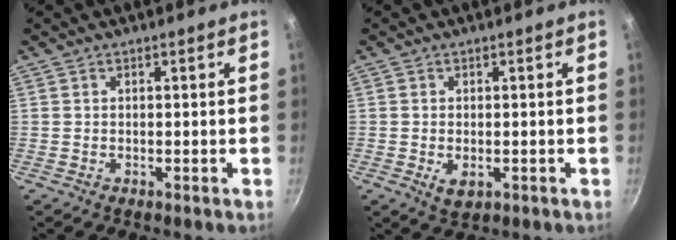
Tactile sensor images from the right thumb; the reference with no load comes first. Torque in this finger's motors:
{"motor_torque": [-0.38, 0.10, 0.14, 0.44, 0.08]}